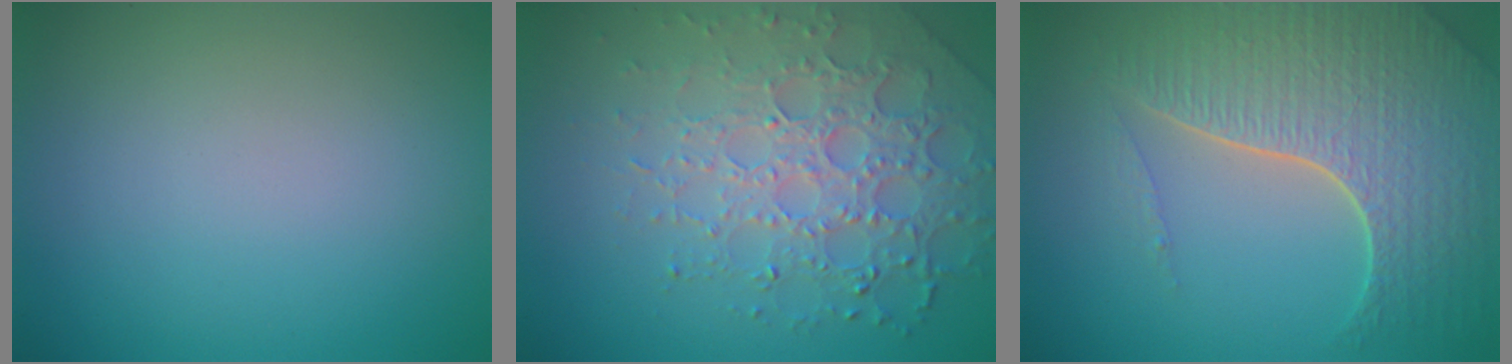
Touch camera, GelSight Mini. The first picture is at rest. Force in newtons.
{"total": 6.4, "press": 4.9, "slide": 4.1}
{"total": 7.3, "press": 5.3, "slide": 4.9}